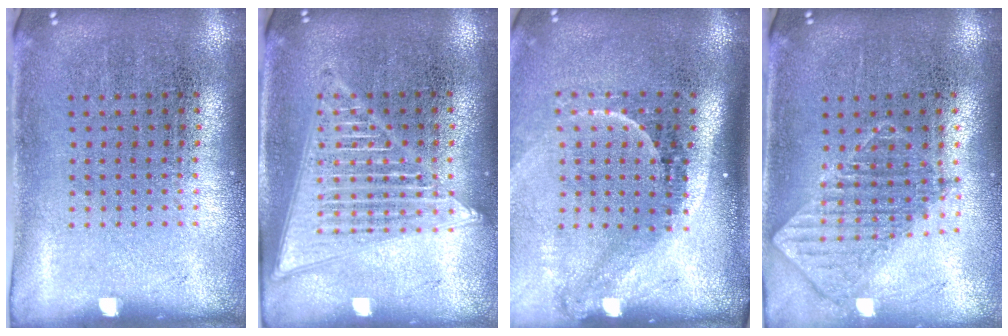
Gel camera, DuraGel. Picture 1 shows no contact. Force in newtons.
{"total": 3.3, "press": 3.3, "slide": 0.3}
{"total": 2.2, "press": 1.4, "slide": 1.7}
{"total": 1.0, "press": 1.0, "slide": 0.2}